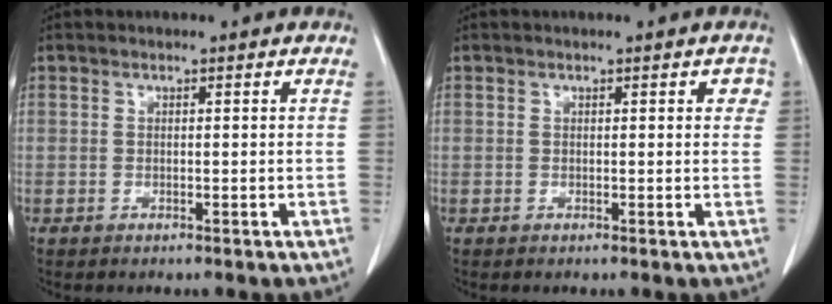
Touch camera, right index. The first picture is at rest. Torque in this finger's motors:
{"motor_torque": [-0.04, -0.10, 0.00, 0.00]}